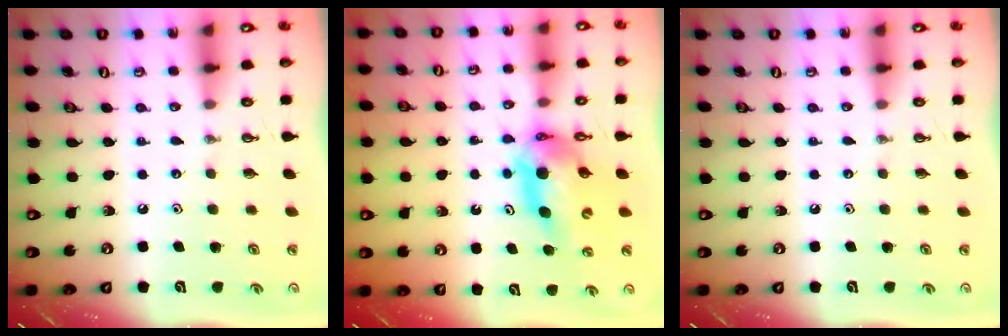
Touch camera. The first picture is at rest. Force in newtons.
{"total": 10.6, "press": 10.6, "slide": 1.1}
{"total": 0.0}